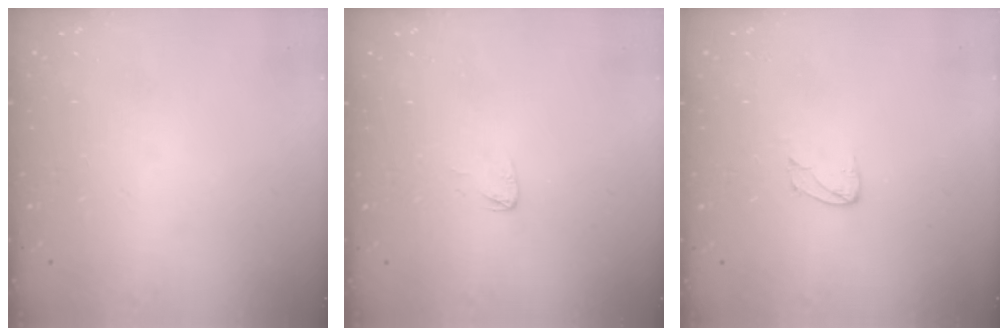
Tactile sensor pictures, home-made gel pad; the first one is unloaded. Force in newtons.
{"total": 2.9, "press": 2.9, "slide": 0.2}
{"total": 4.1, "press": 4.1, "slide": 0.4}